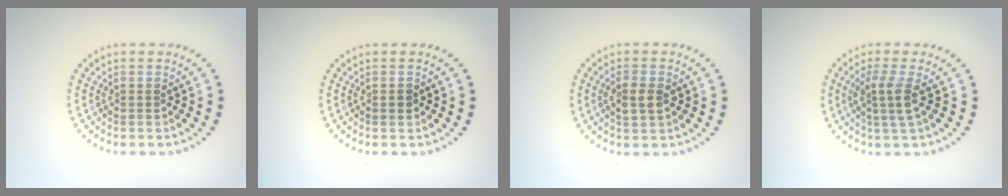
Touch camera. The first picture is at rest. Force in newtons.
{"total": 1.0, "press": 1.0, "slide": 0.1}
{"total": 2.1, "press": 2.1, "slide": 0.2}
{"total": 2.6, "press": 2.1, "slide": 1.5}